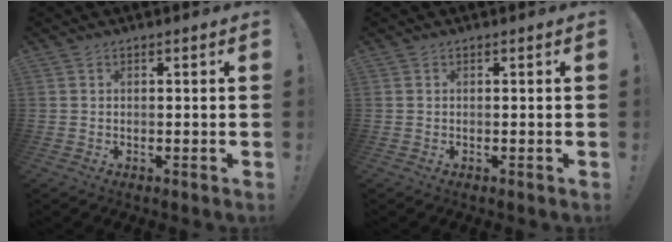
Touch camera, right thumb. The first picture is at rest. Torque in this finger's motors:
{"motor_torque": [-0.04, 0.04, 0.00, 0.00, 0.00]}